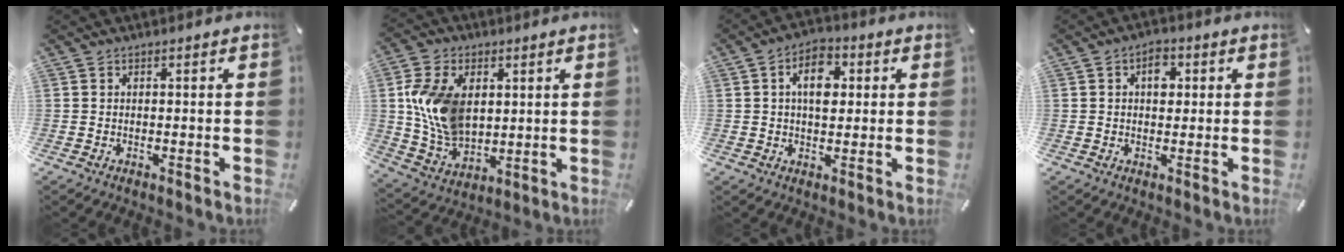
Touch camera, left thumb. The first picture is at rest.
{"total": 13.8, "force": [2.9, 10.1, 9.0], "torque": [-0.213, 0.004, 0.053]}
{"total": 8.4, "force": [1.6, 5.5, 6.2], "torque": [-0.085, 0.000, 0.023]}
{"total": 4.6, "force": [1.2, 3.0, 3.2], "torque": [-0.028, -0.006, 0.011]}